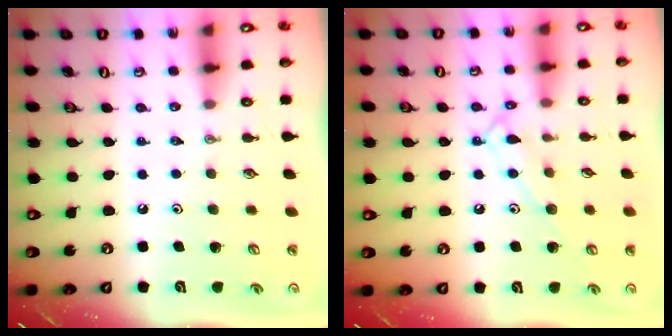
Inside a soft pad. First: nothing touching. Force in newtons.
{"total": 10.1, "press": 10.1, "slide": 0.8}